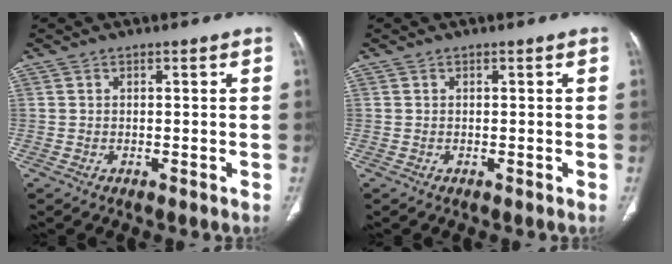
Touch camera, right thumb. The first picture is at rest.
{"total": 0.0}